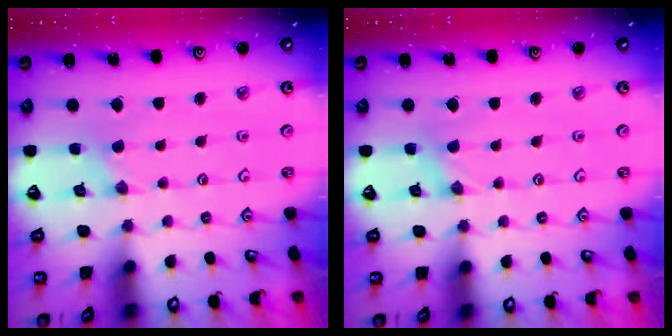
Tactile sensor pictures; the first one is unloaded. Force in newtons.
{"total": 0.0}